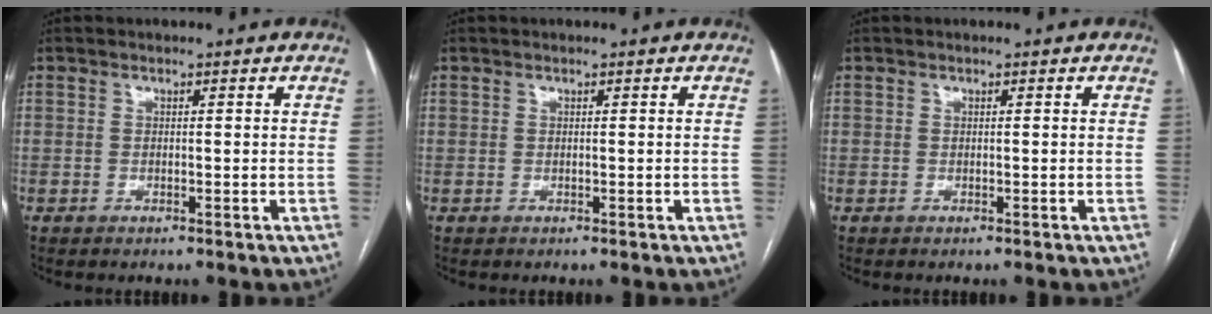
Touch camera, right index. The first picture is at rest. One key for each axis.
{"total": 0.0}
{"total": 0.0}